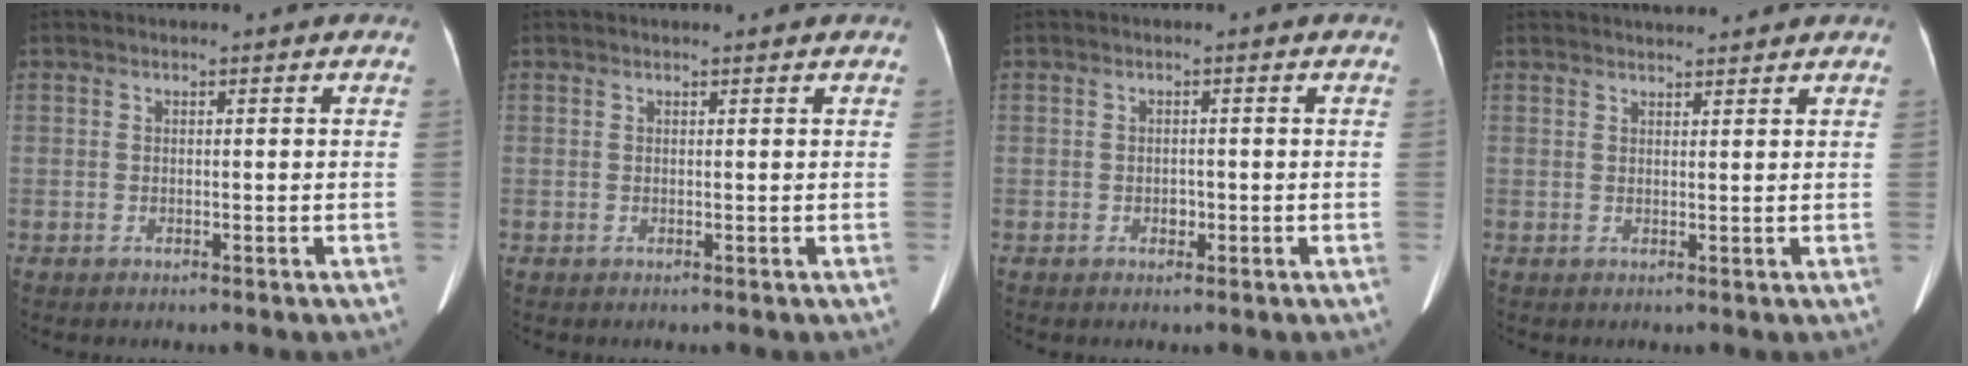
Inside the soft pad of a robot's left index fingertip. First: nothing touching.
{"total": 1.0, "force": [0.9, 0.0, 0.3], "torque": [-0.007, 0.008, 0.016]}
{"total": 1.0, "force": [-0.4, 0.8, 0.6], "torque": [-0.011, 0.002, -0.004]}
{"total": 3.8, "force": [3.7, 0.2, 1.0], "torque": [-0.016, 0.024, 0.053]}